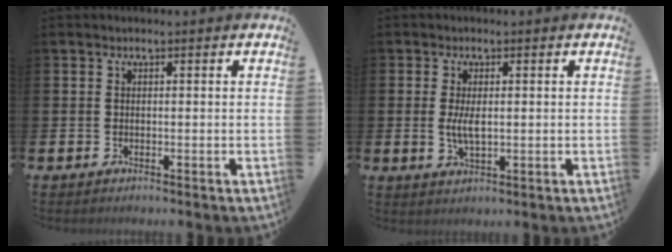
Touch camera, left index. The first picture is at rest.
{"total": 3.4, "force": [0.2, 1.4, 3.1], "torque": [-0.055, 0.001, 0.002]}